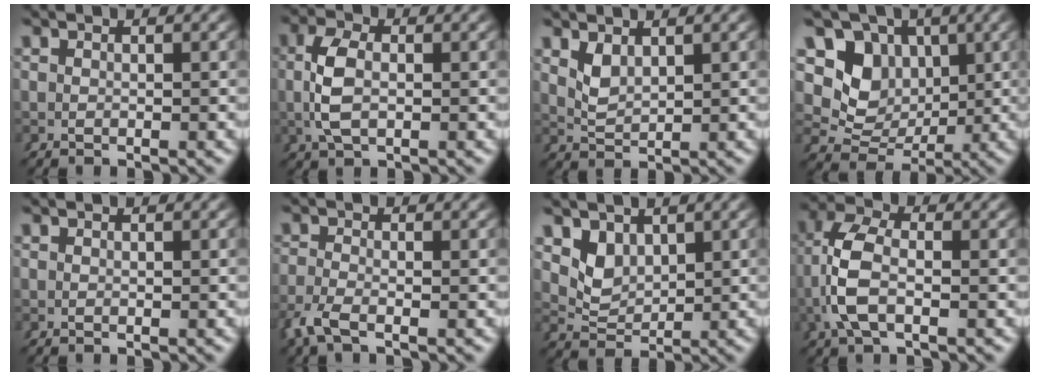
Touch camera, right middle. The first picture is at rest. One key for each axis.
{"total": 3.2, "fx": 0.1, "fy": 1.3, "fz": 2.9, "tx": -0.069, "ty": 0.003, "tz": 0.006}
{"total": 1.5, "fx": 1.1, "fy": 0.4, "fz": 1.0, "tx": -0.021, "ty": -0.001, "tz": 0.028}
{"total": 12.2, "fx": 2.1, "fy": 10.2, "fz": 6.3, "tx": -0.117, "ty": -0.025, "tz": 0.038}
{"total": 0.0}
{"total": 2.2, "fx": -1.6, "fy": 0.3, "fz": 1.5, "tx": -0.035, "ty": -0.002, "tz": -0.029}
{"total": 3.3, "fx": 1.5, "fy": 2.3, "fz": 1.8, "tx": -0.034, "ty": -0.008, "tz": 0.034}
{"total": 5.1, "fx": 0.0, "fy": 2.6, "fz": 4.3, "tx": -0.113, "ty": -0.010, "tz": 0.005}